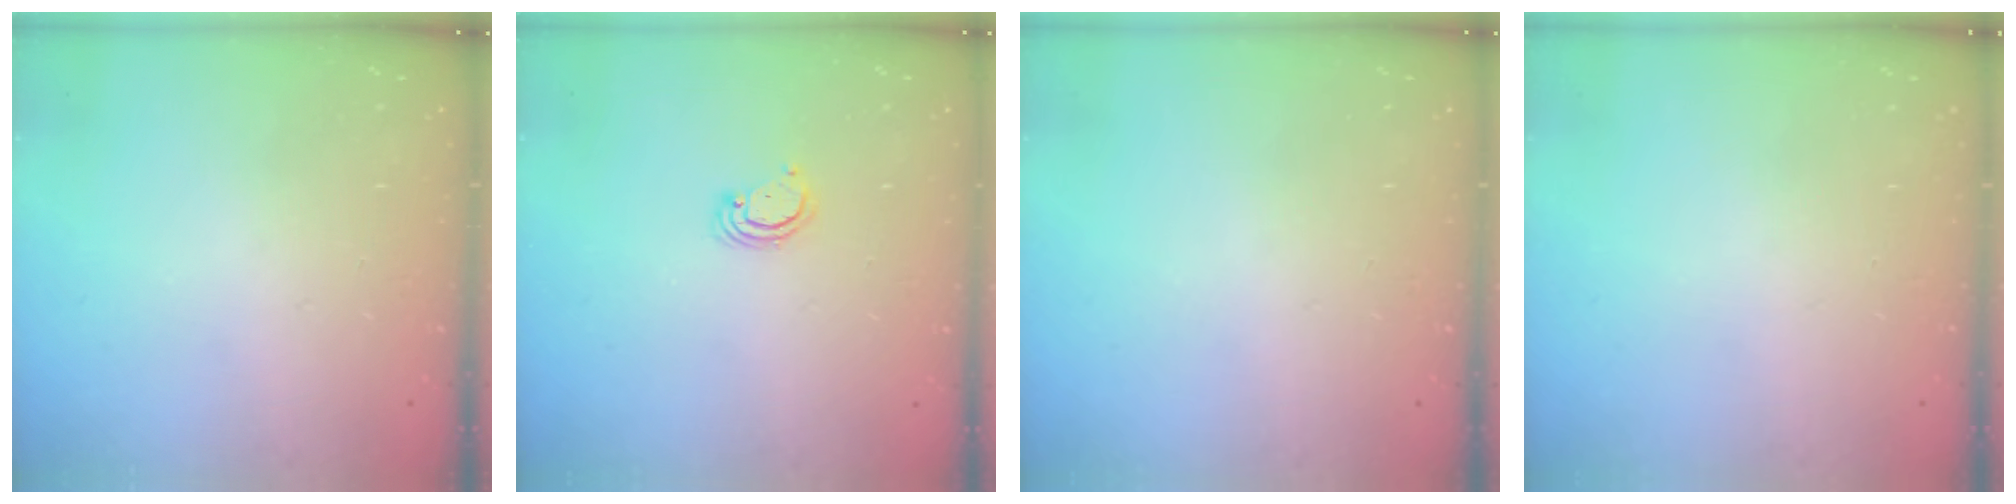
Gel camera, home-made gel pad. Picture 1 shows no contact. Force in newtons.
{"total": 2.6, "press": 2.6, "slide": 0.2}
{"total": 0.0}
{"total": 0.0}